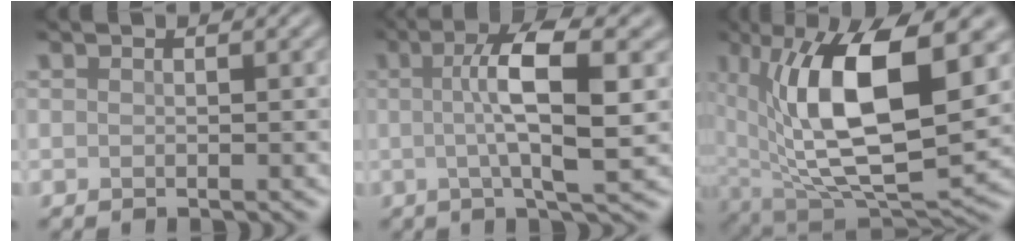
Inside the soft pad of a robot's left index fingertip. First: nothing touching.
{"total": 7.3, "force": [0.8, 1.6, 7.1], "torque": [-0.108, 0.009, 0.010]}
{"total": 14.9, "force": [3.0, 6.5, 13.1], "torque": [-0.229, -0.002, 0.053]}